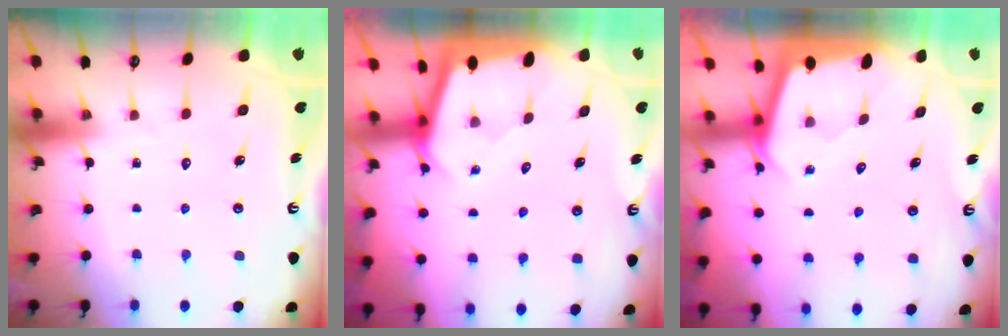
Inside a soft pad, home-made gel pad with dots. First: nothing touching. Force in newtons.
{"total": 2.4, "press": 2.4, "slide": 0.1}
{"total": 2.1, "press": 2.1, "slide": 0.2}